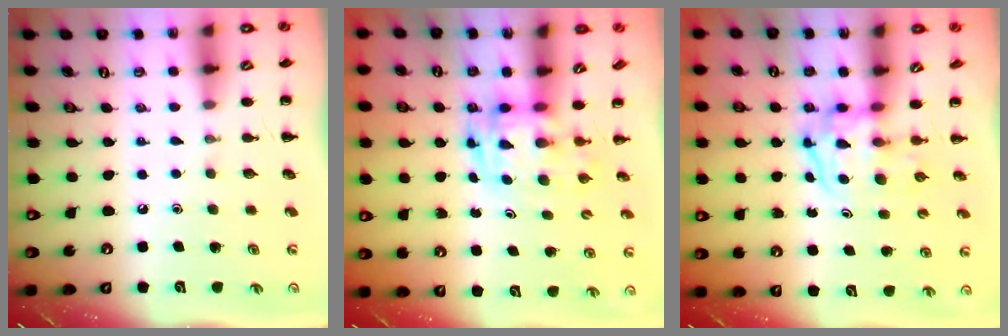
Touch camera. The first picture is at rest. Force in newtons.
{"total": 2.9, "press": 2.9, "slide": 0.6}
{"total": 3.8, "press": 3.7, "slide": 0.5}